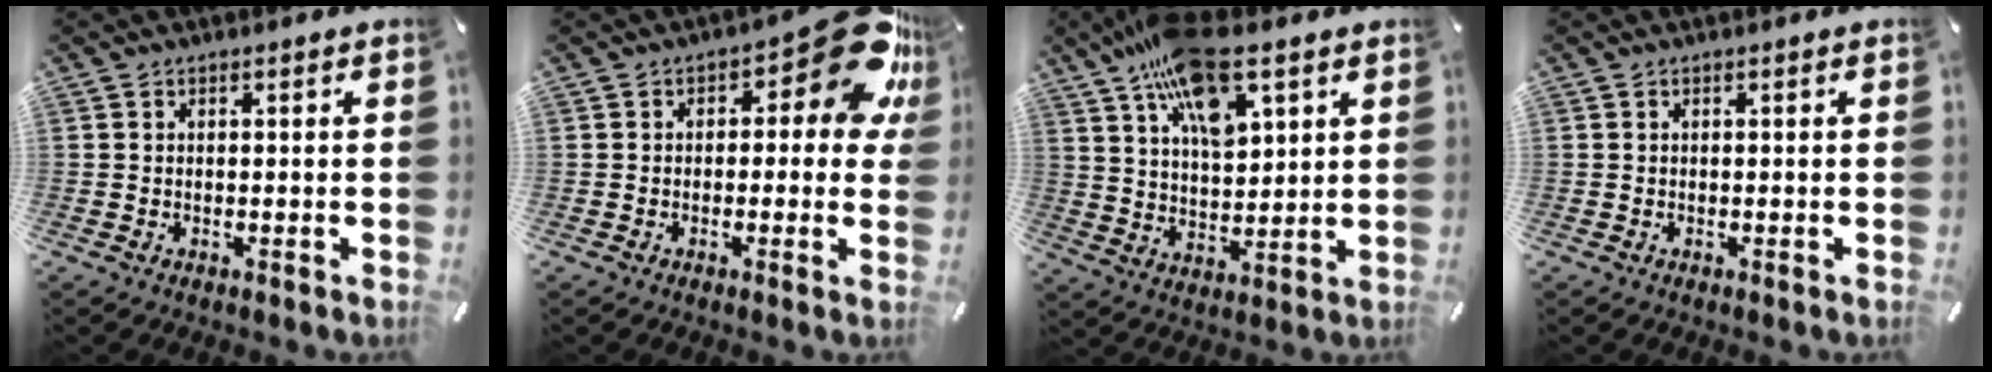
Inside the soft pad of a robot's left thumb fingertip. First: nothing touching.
{"total": 14.1, "force": [5.9, 6.2, 11.2], "torque": [-0.128, -0.051, 0.099]}
{"total": 15.8, "force": [9.4, 6.9, 10.7], "torque": [-0.192, -0.030, 0.165]}
{"total": 0.0}